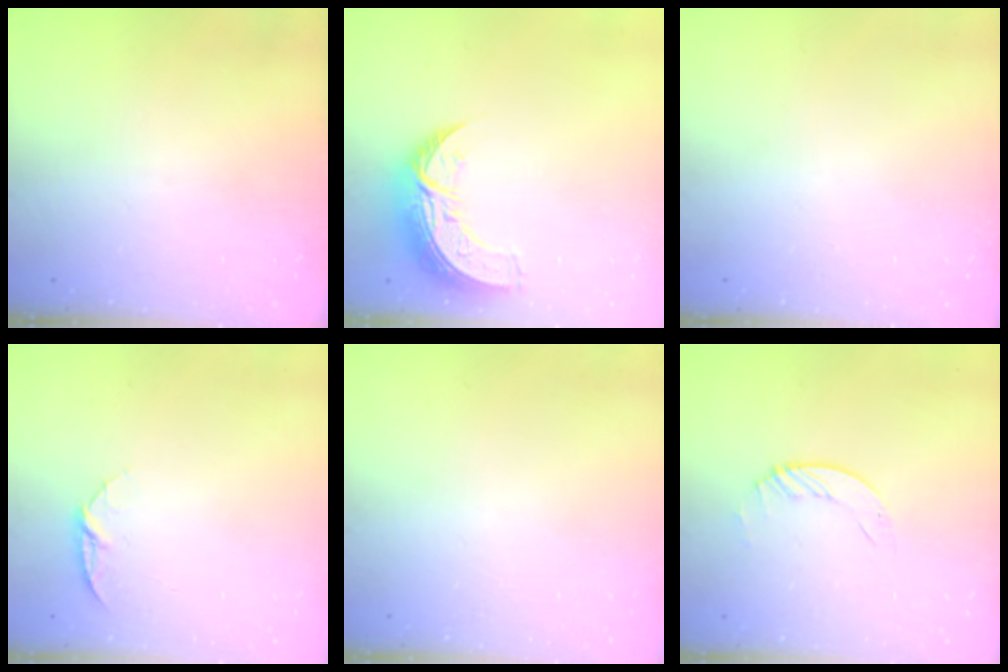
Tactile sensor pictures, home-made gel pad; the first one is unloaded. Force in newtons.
{"total": 11.0, "press": 10.9, "slide": 0.8}
{"total": 0.0}
{"total": 6.9, "press": 6.9, "slide": 0.8}
{"total": 0.0}
{"total": 1.9, "press": 1.9, "slide": 0.2}